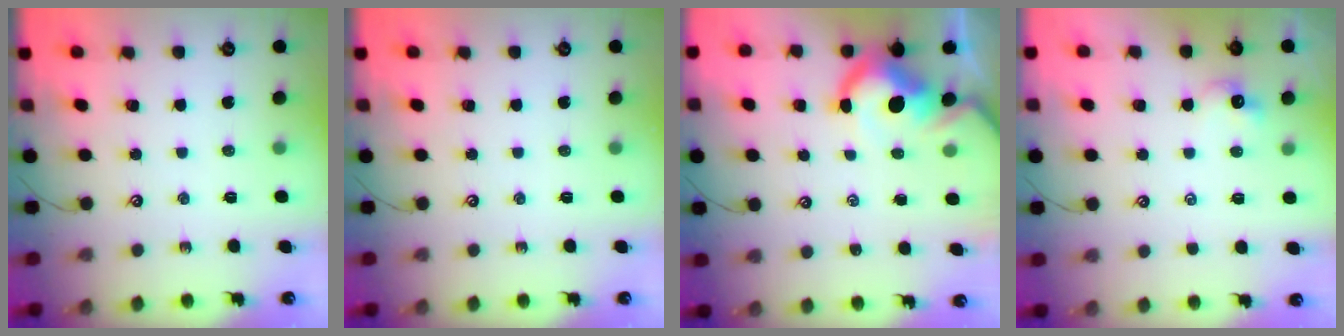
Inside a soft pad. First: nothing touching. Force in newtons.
{"total": 0.0}
{"total": 9.2, "press": 9.1, "slide": 1.5}
{"total": 0.6, "press": 0.3, "slide": 0.5}